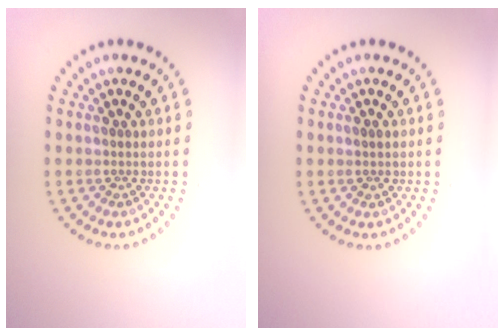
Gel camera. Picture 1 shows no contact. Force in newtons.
{"total": 0.8, "press": 0.8, "slide": 0.1}